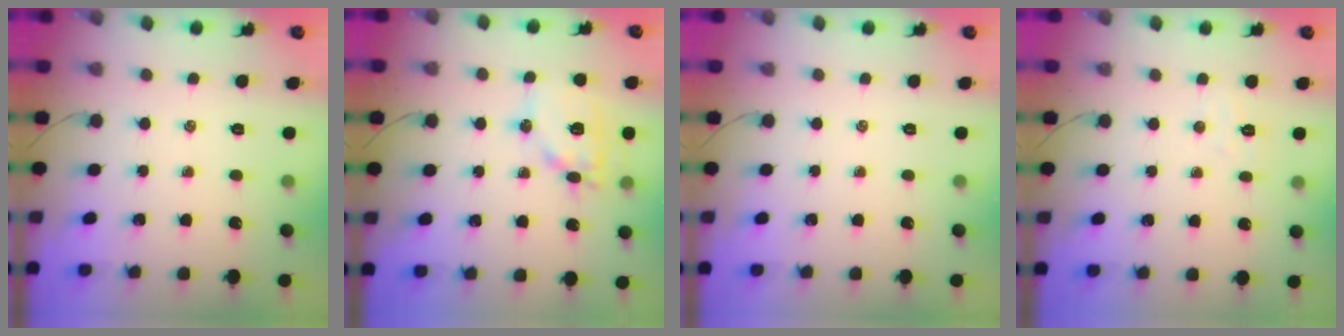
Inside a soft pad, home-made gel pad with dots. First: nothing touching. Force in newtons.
{"total": 12.8, "press": 12.8, "slide": 1.4}
{"total": 0.0}
{"total": 3.8, "press": 3.7, "slide": 0.9}